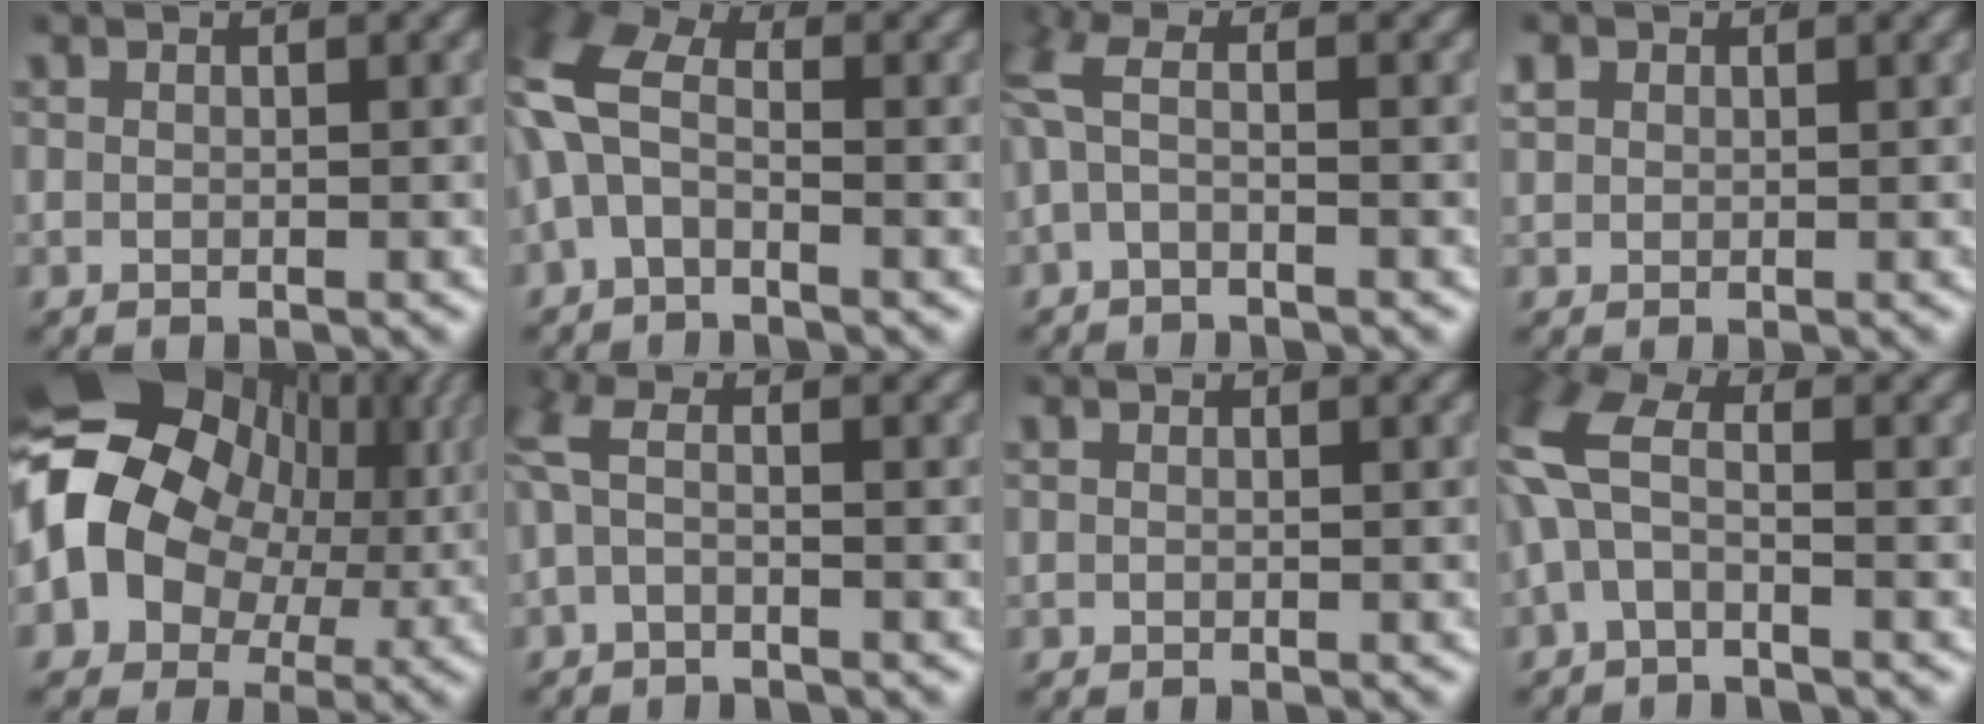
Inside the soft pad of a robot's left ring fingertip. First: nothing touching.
{"total": 5.2, "force": [0.8, 3.6, 3.6], "torque": [-0.100, -0.010, 0.011]}
{"total": 2.4, "force": [-0.2, 1.2, 2.1], "torque": [-0.060, -0.009, 0.000]}
{"total": 1.4, "force": [0.6, 1.1, 0.5], "torque": [-0.018, -0.002, 0.018]}
{"total": 20.6, "force": [2.9, 16.2, 12.3], "torque": [-0.251, -0.017, 0.033]}
{"total": 2.1, "force": [-0.2, 0.9, 1.9], "torque": [-0.048, -0.002, -0.002]}
{"total": 0.0}
{"total": 4.2, "force": [0.5, 2.5, 3.3], "torque": [-0.094, -0.012, 0.013]}